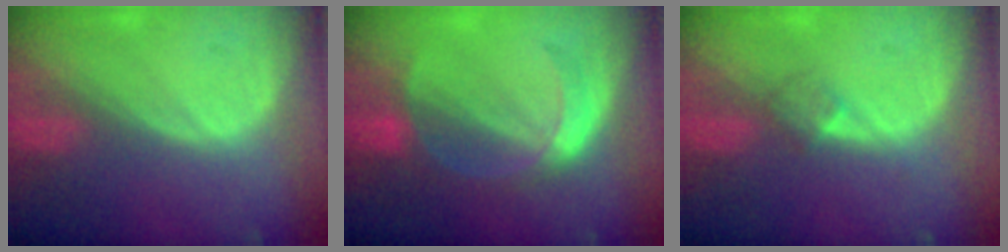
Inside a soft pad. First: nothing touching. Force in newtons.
{"total": 5.4, "press": 5.2, "slide": 1.3}
{"total": 2.1, "press": 1.8, "slide": 1.0}